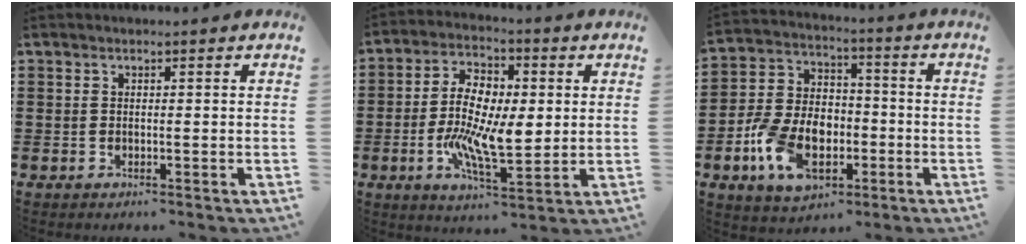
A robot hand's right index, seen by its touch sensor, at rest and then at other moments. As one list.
[{"total": 10.2, "force": [-0.7, 5.0, 8.9], "torque": [-0.187, 0.006, -0.015]}, {"total": 11.0, "force": [-3.8, 7.5, 7.1], "torque": [-0.180, 0.012, -0.071]}]